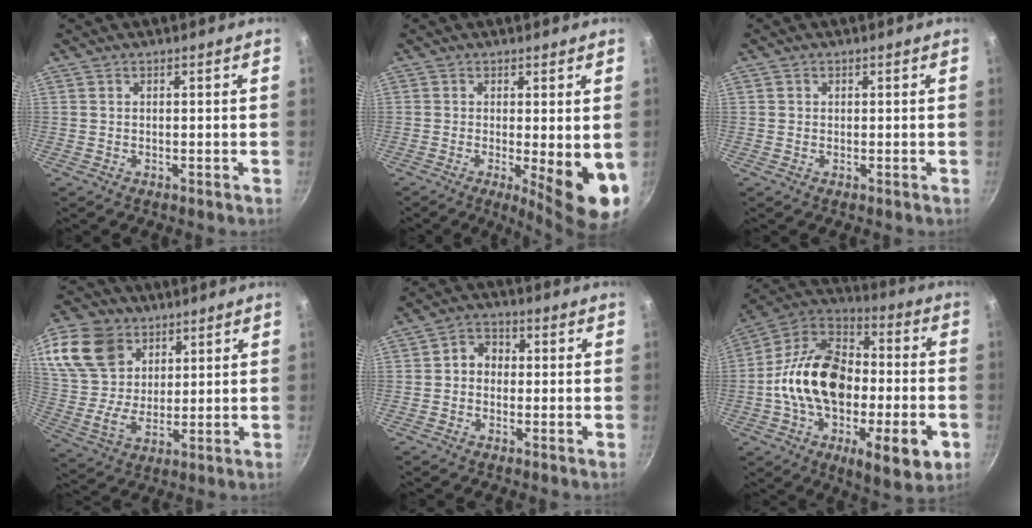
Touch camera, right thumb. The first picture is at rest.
{"total": 9.9, "force": [-1.5, 2.5, 9.4], "torque": [-0.110, -0.014, -0.011]}
{"total": 0.7, "force": [0.1, 0.6, 0.1], "torque": [0.003, -0.001, -0.001]}
{"total": 17.4, "force": [9.0, 12.2, 8.5], "torque": [-0.167, -0.016, 0.173]}
{"total": 4.2, "force": [-0.2, 3.7, 2.1], "torque": [-0.010, 0.012, -0.015]}
{"total": 28.9, "force": [-5.2, 15.7, 23.7], "torque": [-0.371, 0.033, -0.094]}